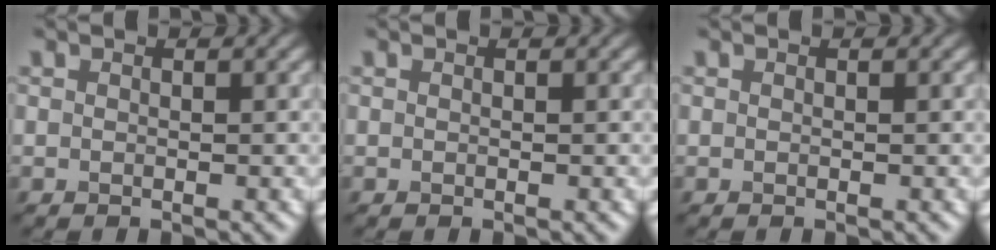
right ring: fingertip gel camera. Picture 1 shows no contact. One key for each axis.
{"total": 0.0}
{"total": 0.0}